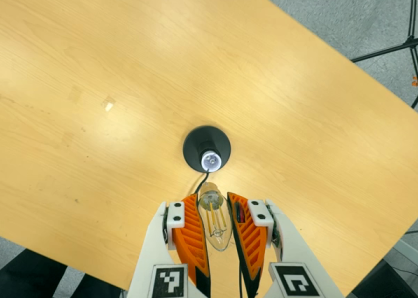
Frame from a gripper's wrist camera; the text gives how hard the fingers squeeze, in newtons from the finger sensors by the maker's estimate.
{"total": 22.8, "left": 25.3, "right": 20.4}